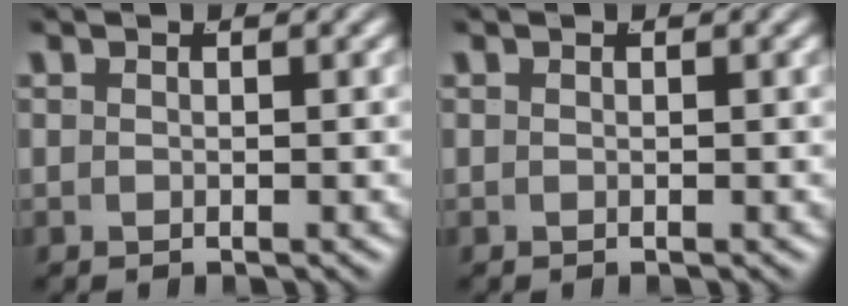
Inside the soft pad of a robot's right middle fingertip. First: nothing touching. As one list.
[{"total": 0.0}]